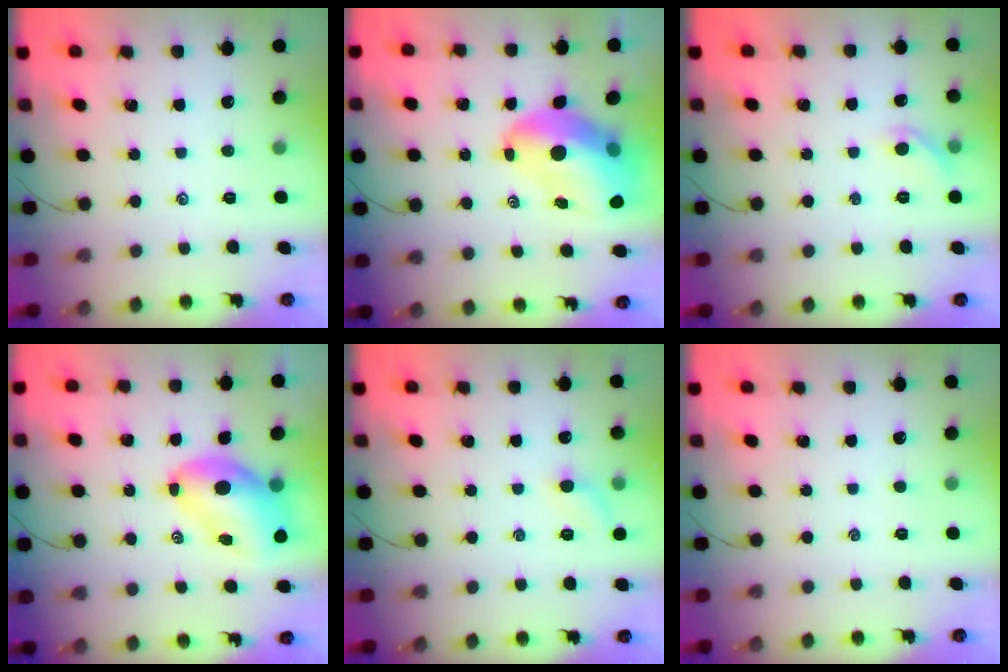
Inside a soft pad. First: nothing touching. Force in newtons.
{"total": 14.4, "press": 13.8, "slide": 4.0}
{"total": 6.3, "press": 6.2, "slide": 1.4}
{"total": 10.0, "press": 9.5, "slide": 3.1}
{"total": 6.9, "press": 6.7, "slide": 1.6}
{"total": 0.0}